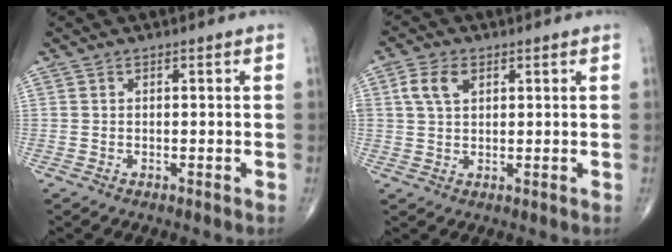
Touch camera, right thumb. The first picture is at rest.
{"total": 5.2, "force": [1.9, 3.1, 3.6], "torque": [-0.074, 0.005, 0.036]}